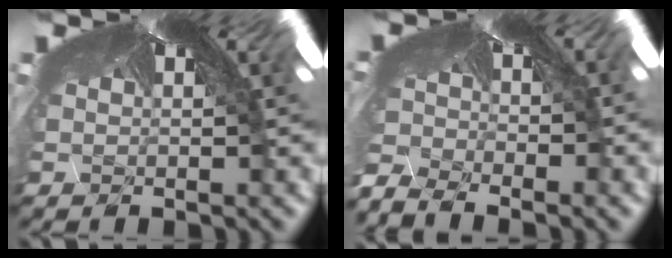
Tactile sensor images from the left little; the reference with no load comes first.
{"total": 10.1, "force": [-10.0, 0.2, 1.2], "torque": [-0.013, -0.073, -0.137]}